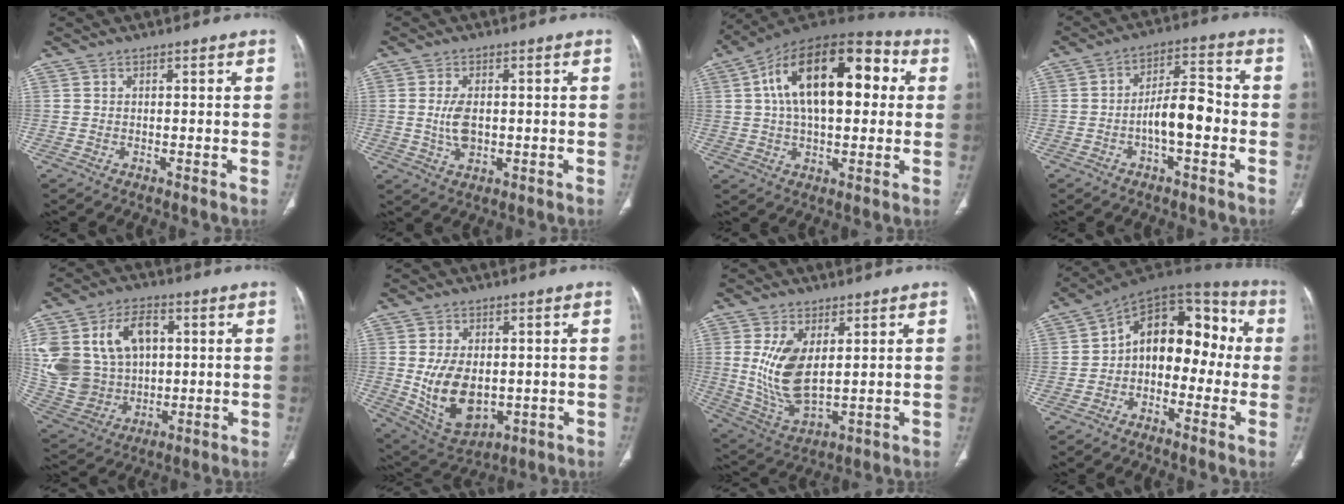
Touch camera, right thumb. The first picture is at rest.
{"total": 5.1, "force": [0.0, 3.1, 4.1], "torque": [-0.078, -0.001, 0.003]}
{"total": 22.9, "force": [4.7, 11.9, 18.9], "torque": [-0.287, 0.033, 0.062]}
{"total": 10.2, "force": [-2.7, 4.5, 8.8], "torque": [-0.133, 0.043, -0.050]}
{"total": 22.2, "force": [4.8, 16.7, 13.9], "torque": [-0.288, 0.017, 0.110]}
{"total": 12.8, "force": [-0.8, 8.1, 9.8], "torque": [-0.154, -0.006, 0.014]}
{"total": 11.8, "force": [2.3, 6.2, 9.8], "torque": [-0.190, -0.020, 0.061]}
{"total": 15.3, "force": [-0.9, 10.2, 11.4], "torque": [-0.114, 0.058, -0.033]}